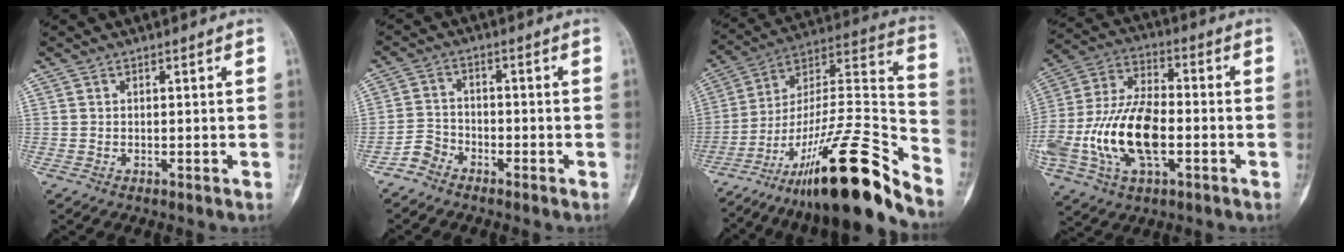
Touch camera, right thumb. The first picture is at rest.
{"total": 3.4, "force": [-2.8, 1.9, 0.0], "torque": [0.004, 0.016, -0.067]}
{"total": 28.3, "force": [-20.0, 5.1, 19.3], "torque": [-0.270, 0.105, -0.335]}
{"total": 19.3, "force": [-4.5, 9.9, 16.0], "torque": [-0.335, 0.023, -0.081]}